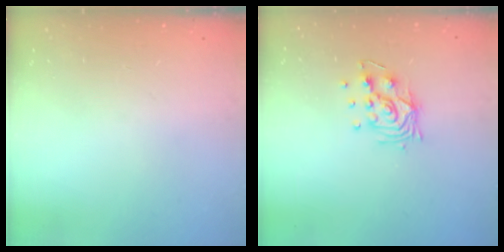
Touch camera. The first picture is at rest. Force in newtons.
{"total": 8.9, "press": 8.9, "slide": 0.7}